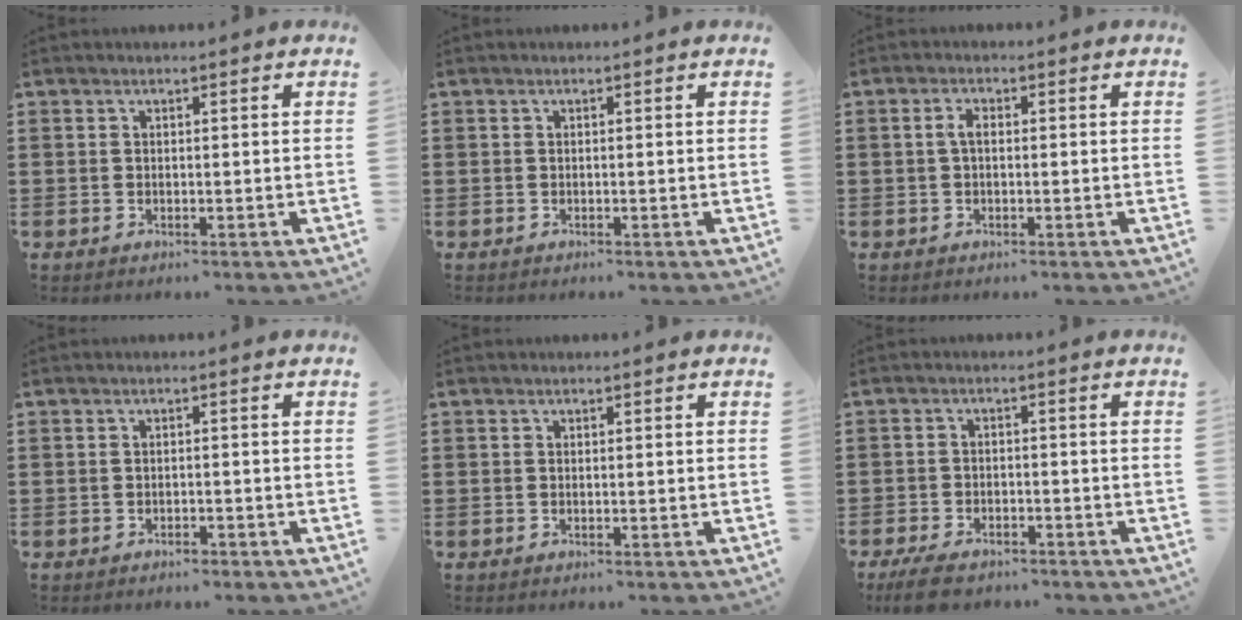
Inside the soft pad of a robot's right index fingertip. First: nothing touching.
{"total": 0.0}
{"total": 2.0, "force": [0.0, 0.8, 1.8], "torque": [-0.043, -0.001, -0.004]}
{"total": 1.1, "force": [-1.0, 0.2, 0.2], "torque": [-0.009, 0.000, -0.022]}
{"total": 0.0}
{"total": 3.6, "force": [-3.3, 0.8, 1.3], "torque": [-0.029, 0.003, -0.067]}